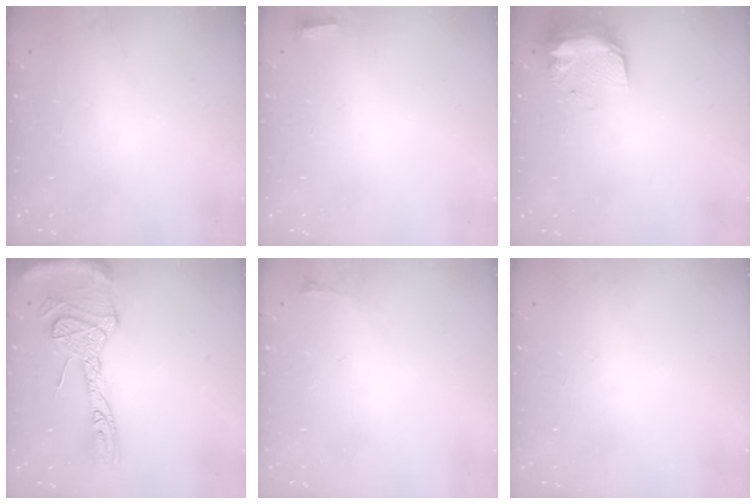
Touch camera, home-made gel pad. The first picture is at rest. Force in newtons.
{"total": 2.7, "press": 2.6, "slide": 0.9}
{"total": 9.3, "press": 9.3, "slide": 0.7}
{"total": 17.8, "press": 17.7, "slide": 1.7}
{"total": 2.8, "press": 2.1, "slide": 1.9}
{"total": 0.0}